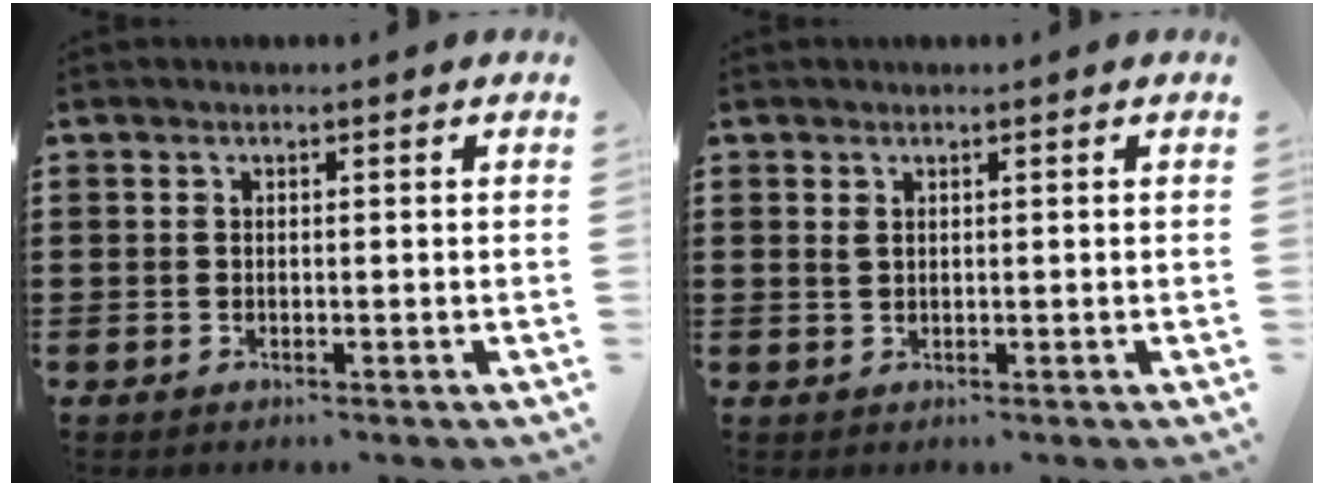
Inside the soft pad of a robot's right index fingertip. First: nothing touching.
{"total": 1.0, "force": [0.5, 0.6, 0.6], "torque": [-0.014, 0.003, 0.010]}